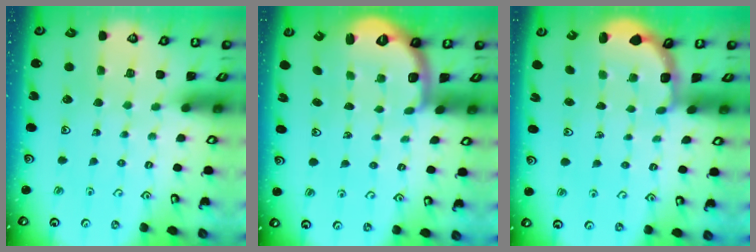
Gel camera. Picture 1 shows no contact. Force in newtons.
{"total": 2.5, "press": 2.0, "slide": 1.6}
{"total": 2.8, "press": 2.5, "slide": 1.4}